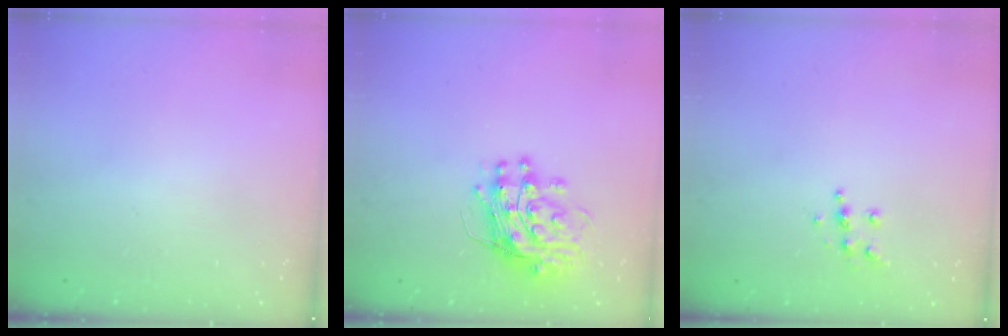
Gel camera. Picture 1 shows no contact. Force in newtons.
{"total": 13.1, "press": 13.1, "slide": 1.3}
{"total": 6.4, "press": 6.4, "slide": 0.6}